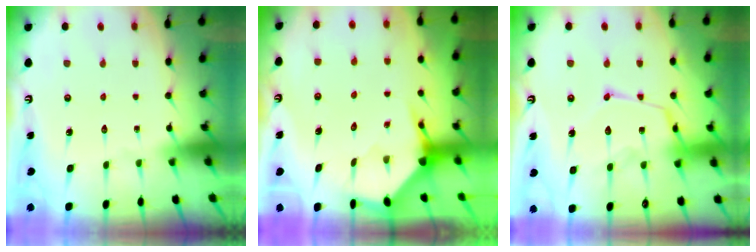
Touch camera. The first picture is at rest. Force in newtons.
{"total": 3.9, "press": 3.8, "slide": 0.5}
{"total": 15.3, "press": 15.3, "slide": 1.3}